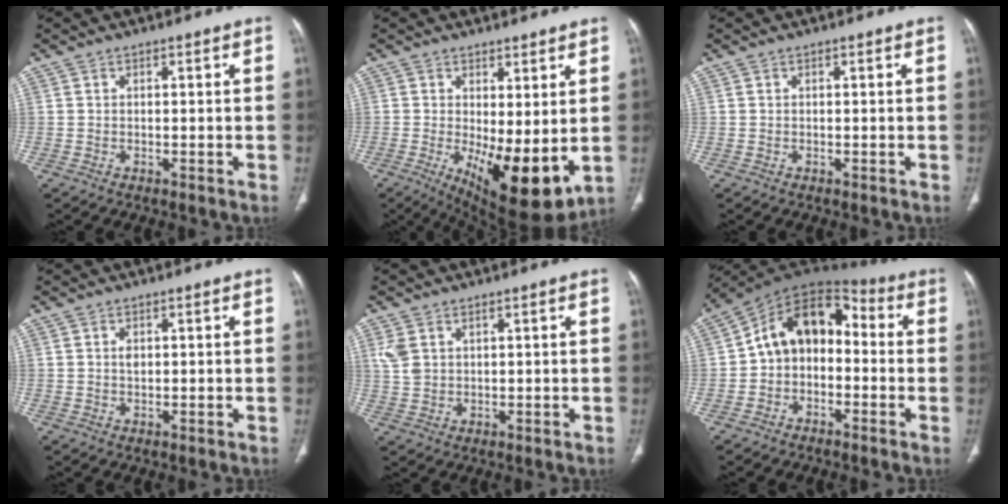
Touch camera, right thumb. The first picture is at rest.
{"total": 13.0, "force": [-1.2, 4.8, 12.0], "torque": [-0.178, -0.031, -0.001]}
{"total": 0.0}
{"total": 1.4, "force": [0.4, 0.9, 1.0], "torque": [-0.013, -0.002, 0.009]}
{"total": 4.1, "force": [1.8, 2.7, 2.4], "torque": [-0.047, -0.003, 0.048]}
{"total": 12.2, "force": [-1.0, 8.9, 8.3], "torque": [-0.103, 0.055, -0.034]}